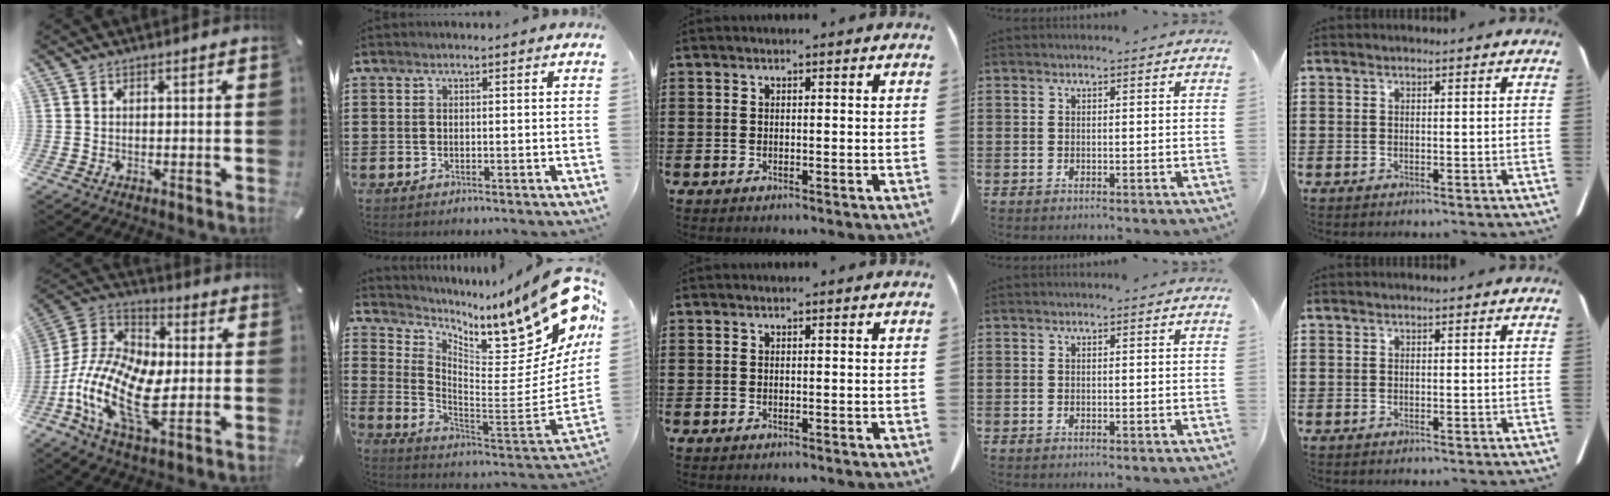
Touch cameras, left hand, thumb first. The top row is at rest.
{"thumb": {"total": 17.7, "force": [-4.9, 9.4, 14.2], "torque": [-0.321, -0.005, -0.095]}, "index": {"total": 15.6, "force": [10.5, 3.8, 10.9], "torque": [-0.148, -0.093, 0.158]}}